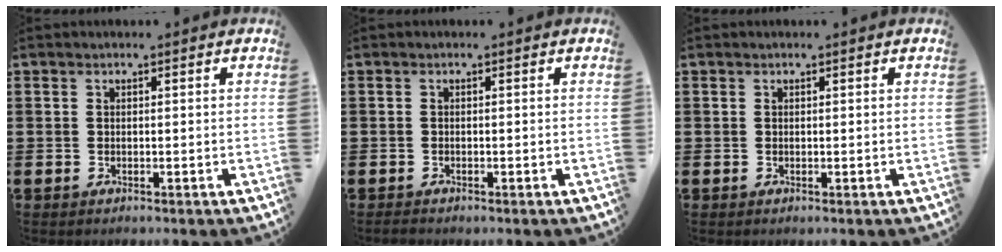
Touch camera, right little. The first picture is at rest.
{"total": 0.6, "force": [-0.5, 0.2, 0.2], "torque": [-0.006, 0.001, -0.010]}
{"total": 0.0}